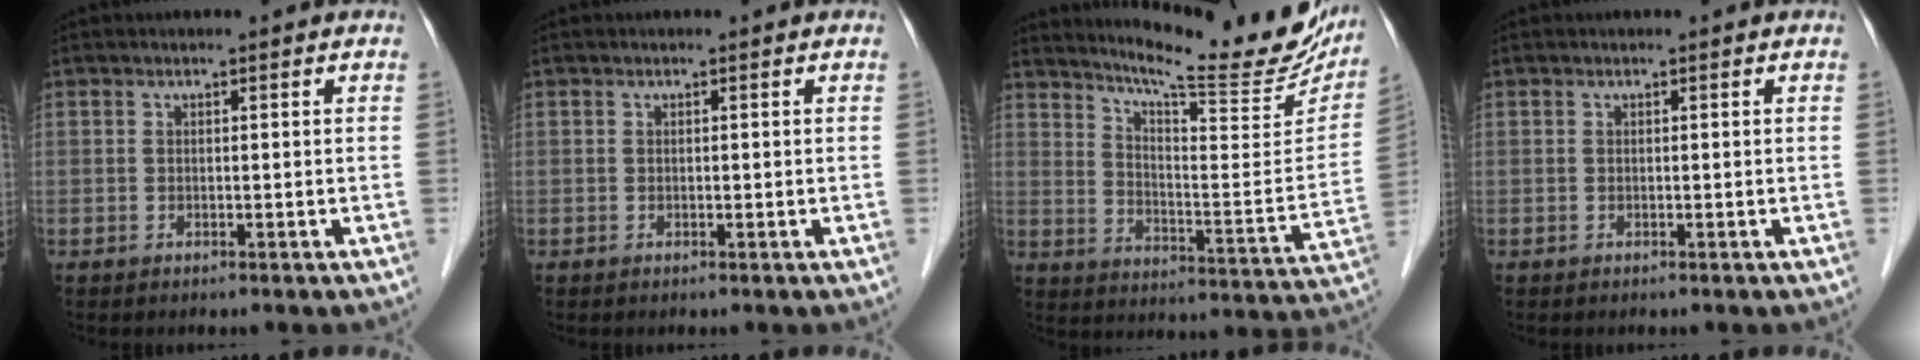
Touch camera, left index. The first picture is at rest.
{"total": 0.0}
{"total": 21.2, "force": [19.1, 1.6, 9.1], "torque": [-0.141, -0.069, 0.252]}
{"total": 0.0}